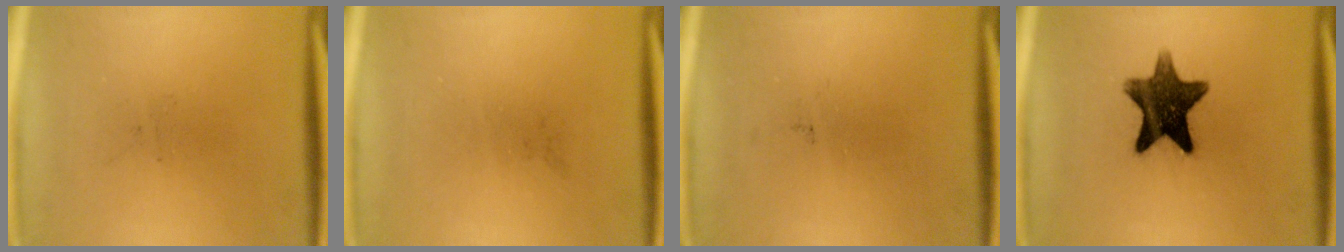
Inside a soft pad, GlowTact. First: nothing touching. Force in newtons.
{"total": 0.0}
{"total": 0.0}
{"total": 12.2}